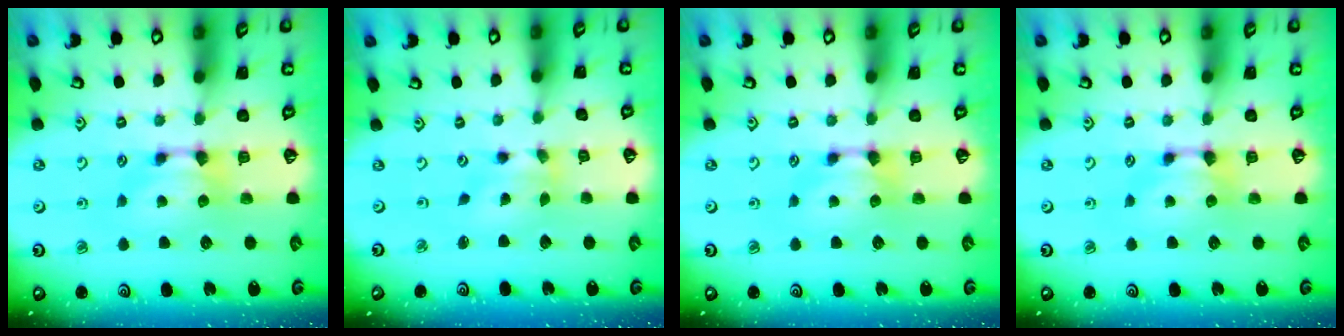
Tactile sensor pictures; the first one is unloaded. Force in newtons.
{"total": 2.3, "press": 1.7, "slide": 1.5}
{"total": 0.0}
{"total": 0.0}